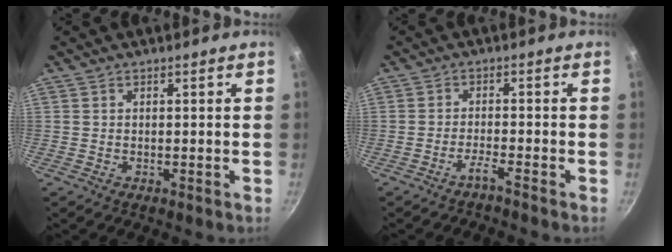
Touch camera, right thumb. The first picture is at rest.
{"total": 2.0, "force": [-1.7, -0.3, 1.0], "torque": [-0.029, 0.017, -0.032]}